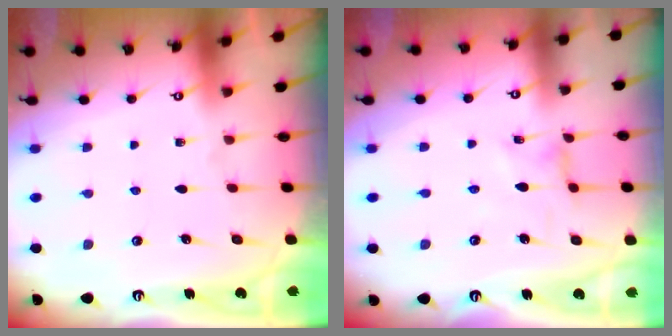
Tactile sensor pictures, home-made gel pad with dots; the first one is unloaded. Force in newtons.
{"total": 0.0}